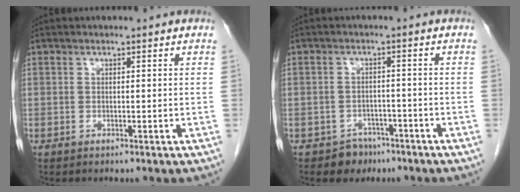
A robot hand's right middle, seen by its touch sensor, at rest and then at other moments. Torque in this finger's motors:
{"motor_torque": [-0.59, -0.22, -0.04, -0.02]}